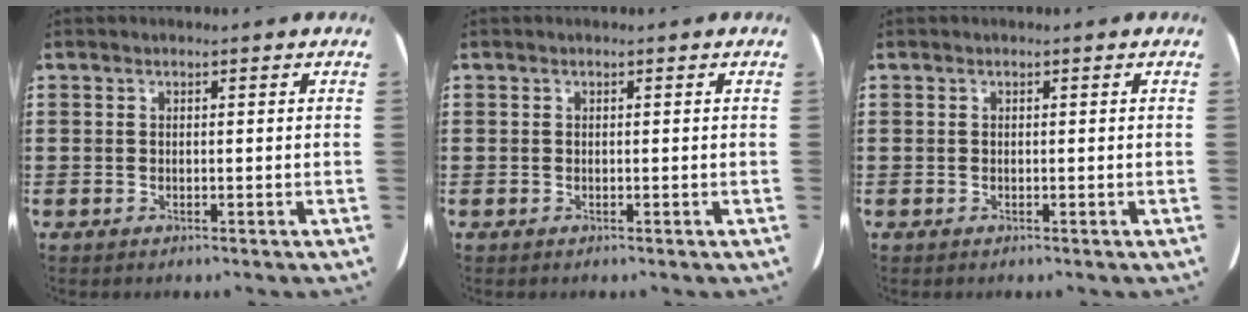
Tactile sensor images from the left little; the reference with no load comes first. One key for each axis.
{"total": 0.0}
{"total": 0.0}